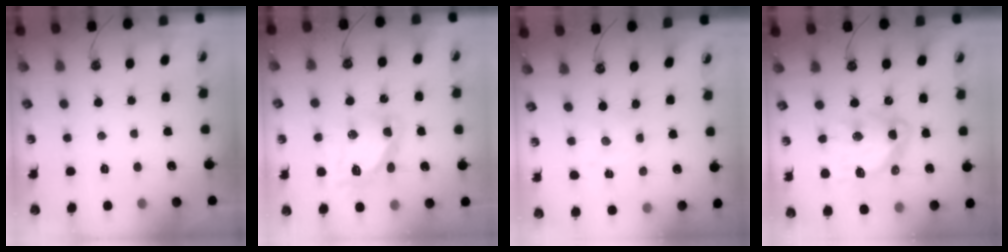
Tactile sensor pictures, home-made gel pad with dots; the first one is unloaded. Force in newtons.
{"total": 13.2, "press": 13.1, "slide": 1.6}
{"total": 1.0, "press": 1.0, "slide": 0.2}
{"total": 15.7, "press": 15.6, "slide": 1.6}